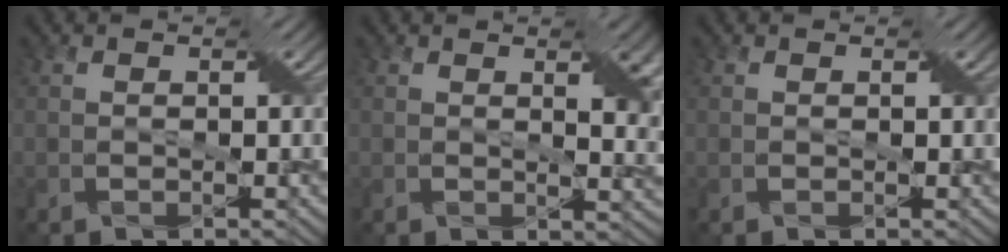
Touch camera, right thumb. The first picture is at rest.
{"total": 5.2, "force": [1.8, 1.9, 4.5], "torque": [-0.065, -0.005, 0.034]}
{"total": 0.0}